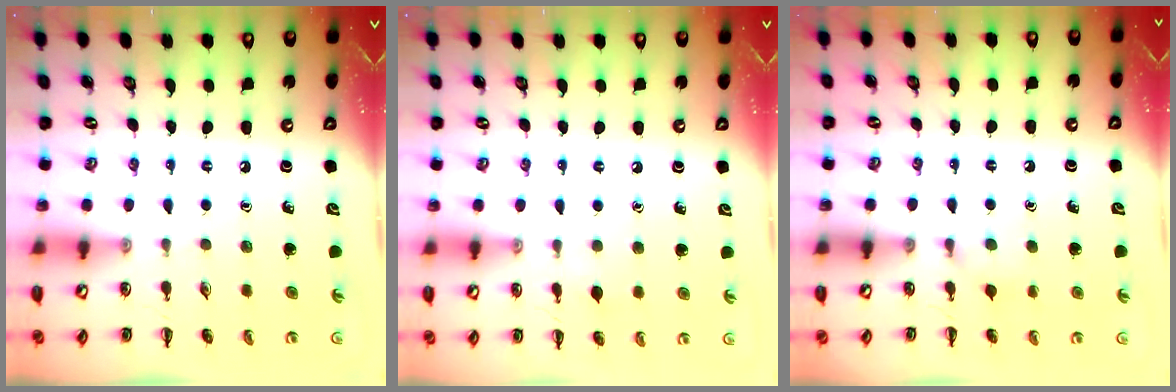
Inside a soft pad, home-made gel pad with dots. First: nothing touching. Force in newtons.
{"total": 3.8, "press": 3.6, "slide": 1.3}
{"total": 3.7, "press": 3.4, "slide": 1.4}